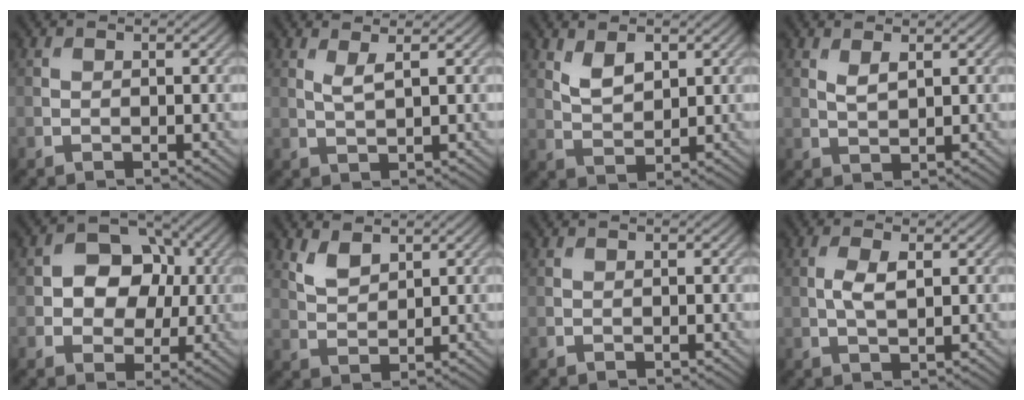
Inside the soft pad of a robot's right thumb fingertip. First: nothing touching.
{"total": 2.1, "force": [1.2, 0.3, 1.7], "torque": [-0.042, -0.001, 0.025]}
{"total": 3.9, "force": [2.0, 2.0, 2.7], "torque": [-0.060, -0.005, 0.044]}
{"total": 1.9, "force": [1.1, 0.6, 1.4], "torque": [-0.034, -0.004, 0.026]}
{"total": 8.0, "force": [0.7, 6.4, 4.8], "torque": [-0.081, 0.009, -0.005]}
{"total": 3.3, "force": [2.3, 1.5, 1.8], "torque": [-0.045, -0.006, 0.051]}
{"total": 0.0}
{"total": 3.3, "force": [0.4, 1.4, 3.0], "torque": [-0.067, 0.000, 0.009]}